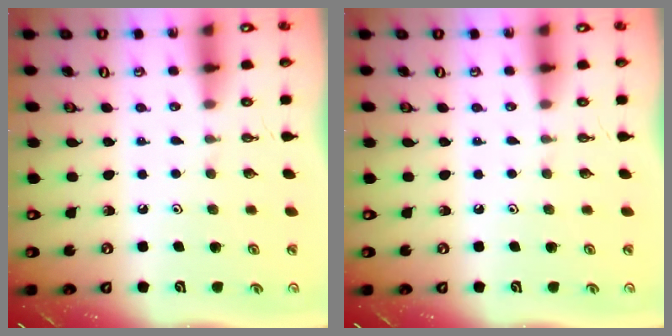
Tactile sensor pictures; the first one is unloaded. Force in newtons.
{"total": 0.0}